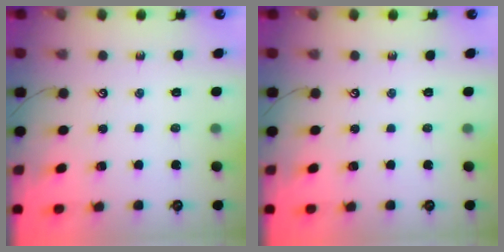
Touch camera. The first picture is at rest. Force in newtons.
{"total": 0.0}